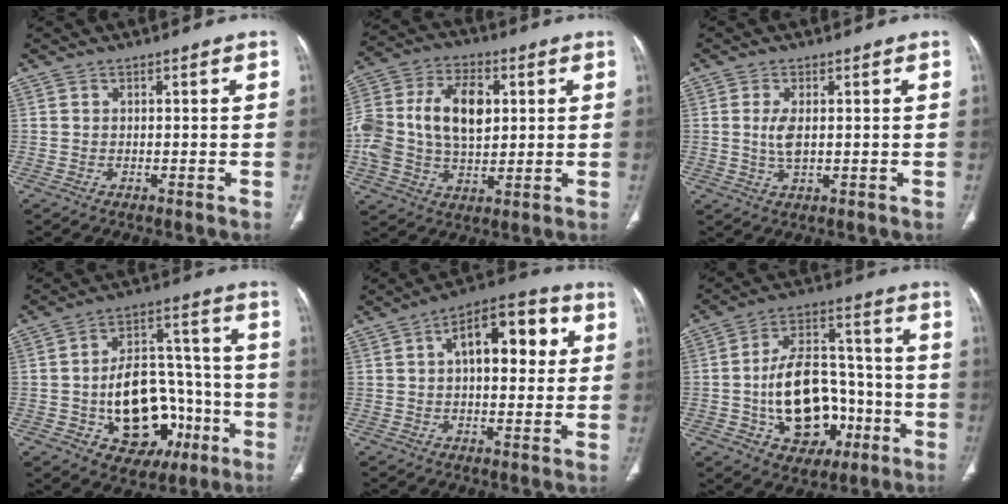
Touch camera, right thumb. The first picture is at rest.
{"total": 18.4, "force": [1.9, 11.9, 13.9], "torque": [-0.270, 0.015, 0.035]}
{"total": 3.8, "force": [0.3, 1.8, 3.4], "torque": [-0.073, -0.004, 0.009]}
{"total": 20.9, "force": [-6.1, 13.5, 14.7], "torque": [-0.179, 0.049, -0.073]}
{"total": 14.3, "force": [3.4, 7.2, 11.9], "torque": [-0.146, 0.024, 0.044]}
{"total": 20.4, "force": [-5.3, 13.4, 14.4], "torque": [-0.199, 0.049, -0.070]}